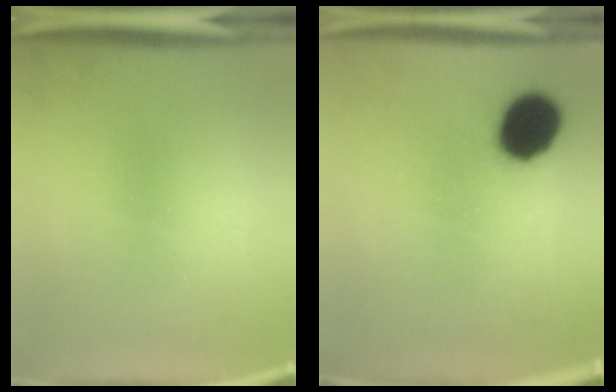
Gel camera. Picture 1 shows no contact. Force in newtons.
{"total": 13.0}